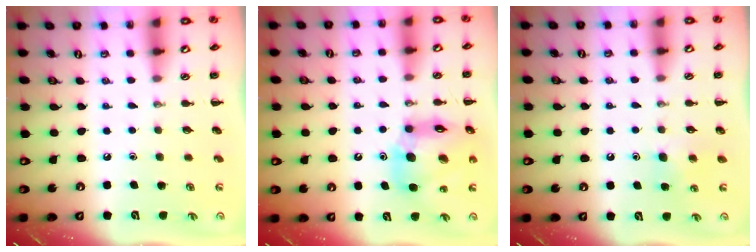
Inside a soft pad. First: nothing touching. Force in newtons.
{"total": 14.8, "press": 14.1, "slide": 4.4}
{"total": 5.8, "press": 5.6, "slide": 1.5}